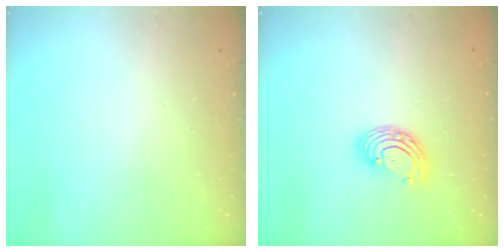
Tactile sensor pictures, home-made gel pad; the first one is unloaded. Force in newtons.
{"total": 6.2, "press": 6.1, "slide": 0.9}